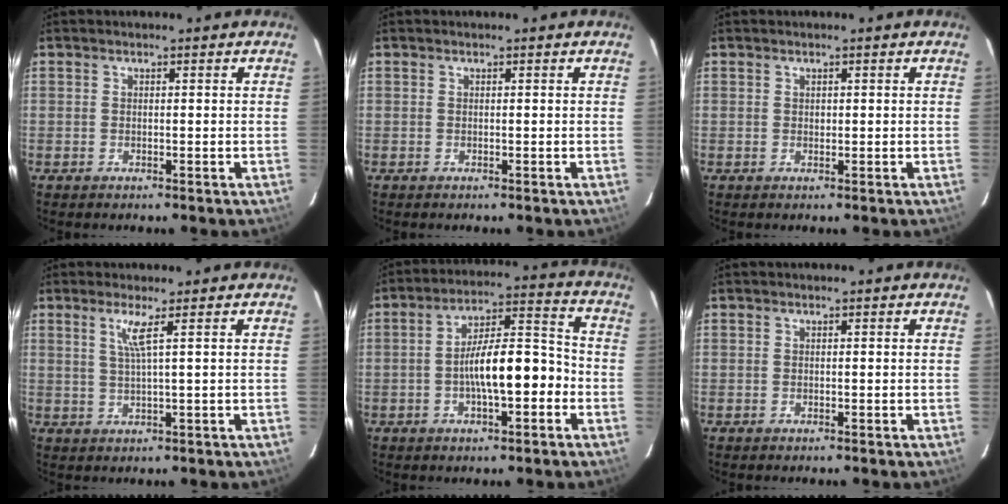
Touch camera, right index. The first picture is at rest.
{"total": 0.0}
{"total": 0.6, "force": [0.2, 0.5, 0.2], "torque": [-0.001, 0.002, 0.005]}
{"total": 3.2, "force": [1.4, -0.8, 2.7], "torque": [-0.047, -0.005, 0.030]}
{"total": 11.4, "force": [-3.7, 3.1, 10.3], "torque": [-0.177, 0.020, -0.060]}
{"total": 0.0}